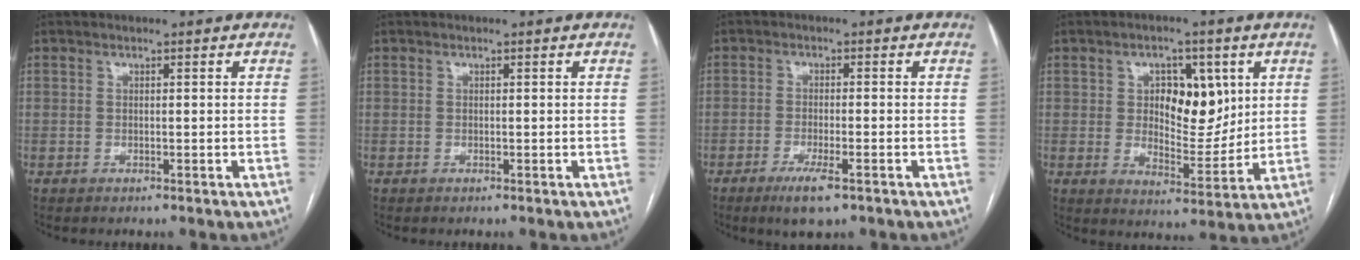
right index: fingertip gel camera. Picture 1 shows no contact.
{"total": 0.0}
{"total": 5.0, "force": [-2.9, 1.0, 3.9], "torque": [-0.076, -0.009, -0.047]}
{"total": 9.8, "force": [3.0, 5.3, 7.6], "torque": [-0.108, 0.009, 0.055]}